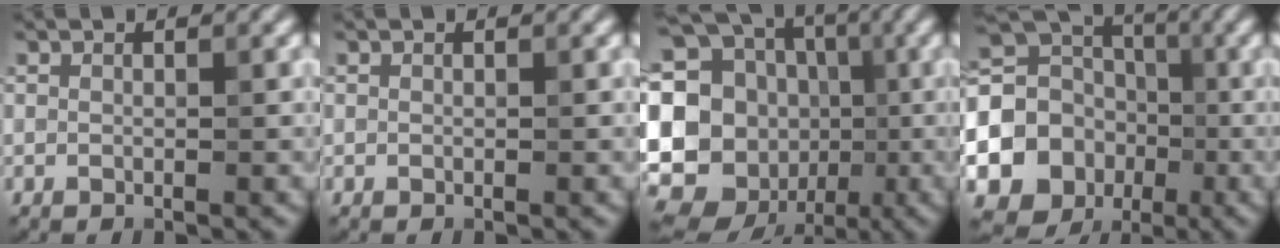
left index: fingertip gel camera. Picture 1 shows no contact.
{"total": 0.0}
{"total": 22.3, "force": [-2.5, 20.7, 7.7], "torque": [-0.165, 0.012, -0.106]}
{"total": 15.5, "force": [-3.3, 14.3, 5.0], "torque": [-0.115, -0.007, -0.086]}